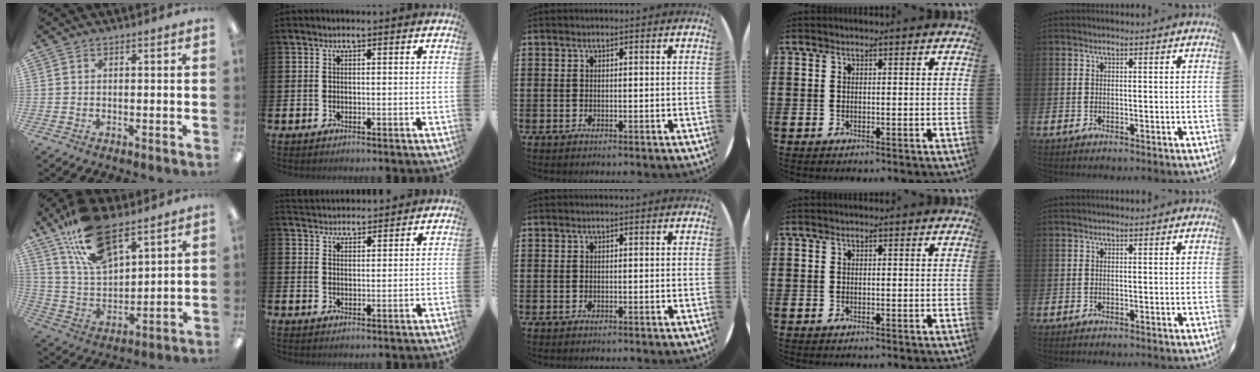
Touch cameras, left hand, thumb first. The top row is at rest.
{"thumb": {"total": 17.8, "force": [11.8, 8.0, 10.7], "torque": [-0.210, -0.040, 0.214]}, "index": {"total": 3.1, "force": [3.1, 0.5, -0.2], "torque": [-0.001, -0.016, 0.057]}}